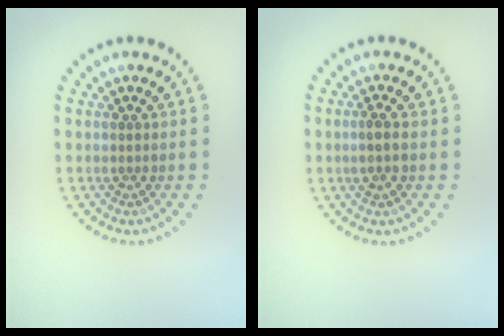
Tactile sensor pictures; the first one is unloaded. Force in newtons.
{"total": 1.6, "press": 1.5, "slide": 0.5}